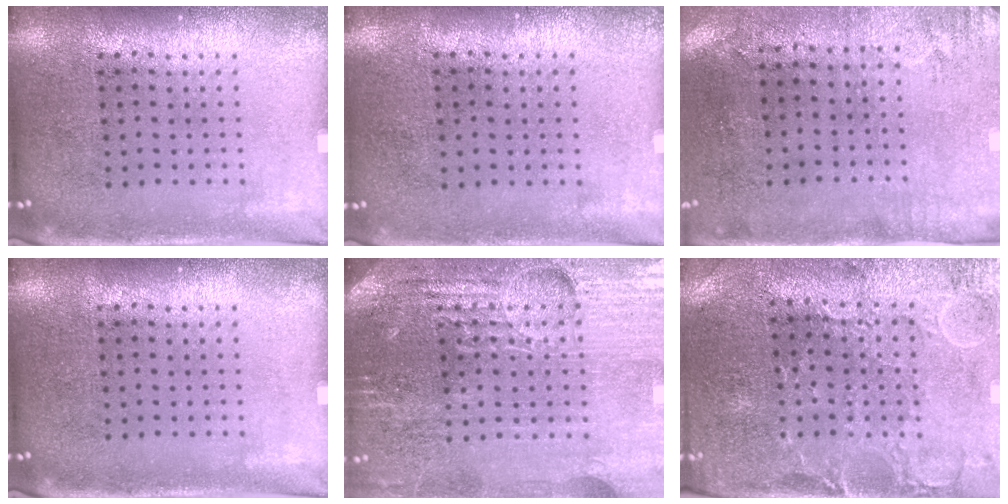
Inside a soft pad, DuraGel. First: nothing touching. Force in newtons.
{"total": 0.0}
{"total": 2.9, "press": 2.4, "slide": 1.7}
{"total": 0.0}
{"total": 4.8, "press": 4.5, "slide": 1.7}
{"total": 0.7, "press": 0.5, "slide": 0.4}